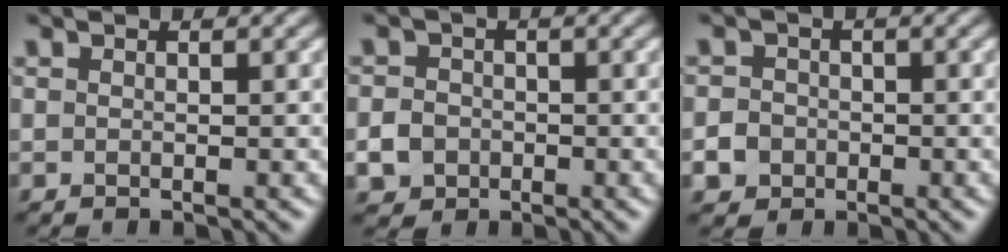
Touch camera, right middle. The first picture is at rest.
{"total": 3.1, "force": [-1.1, 2.7, 1.0], "torque": [-0.005, -0.003, -0.025]}
{"total": 3.9, "force": [-1.8, 3.3, 1.1], "torque": [-0.005, -0.005, -0.041]}